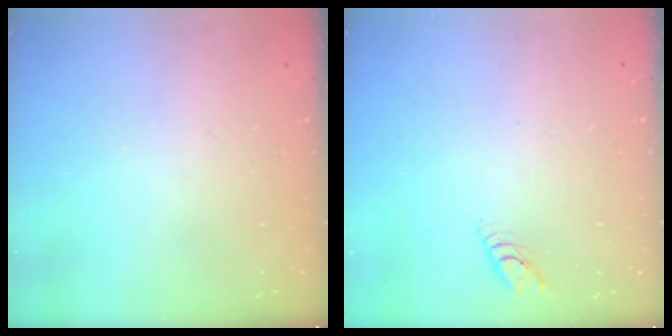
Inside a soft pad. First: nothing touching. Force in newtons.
{"total": 3.3, "press": 3.3, "slide": 0.3}